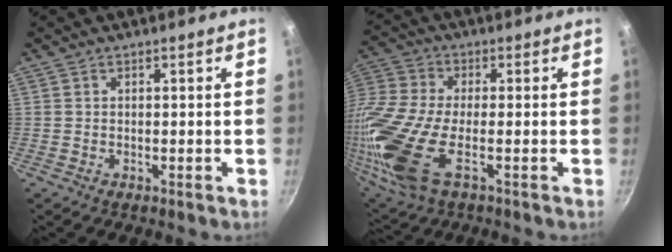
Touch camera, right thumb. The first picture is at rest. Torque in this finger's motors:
{"motor_torque": [0.81, 0.73, 2.77, 0.00, 0.36]}